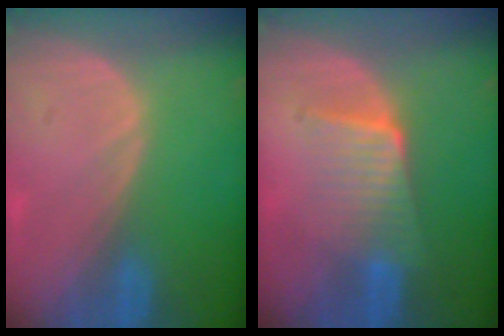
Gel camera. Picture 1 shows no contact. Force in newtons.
{"total": 6.7, "press": 5.9, "slide": 3.2}